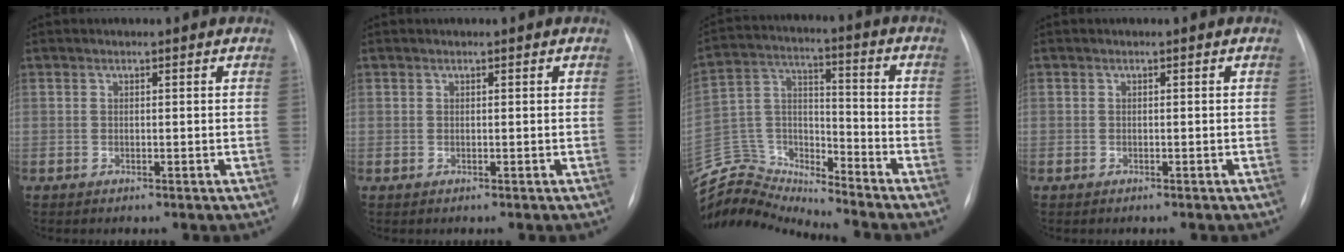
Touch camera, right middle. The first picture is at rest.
{"total": 0.0}
{"total": 15.1, "force": [-15.1, 0.7, 0.2], "torque": [-0.013, 0.055, -0.279]}
{"total": 0.0}